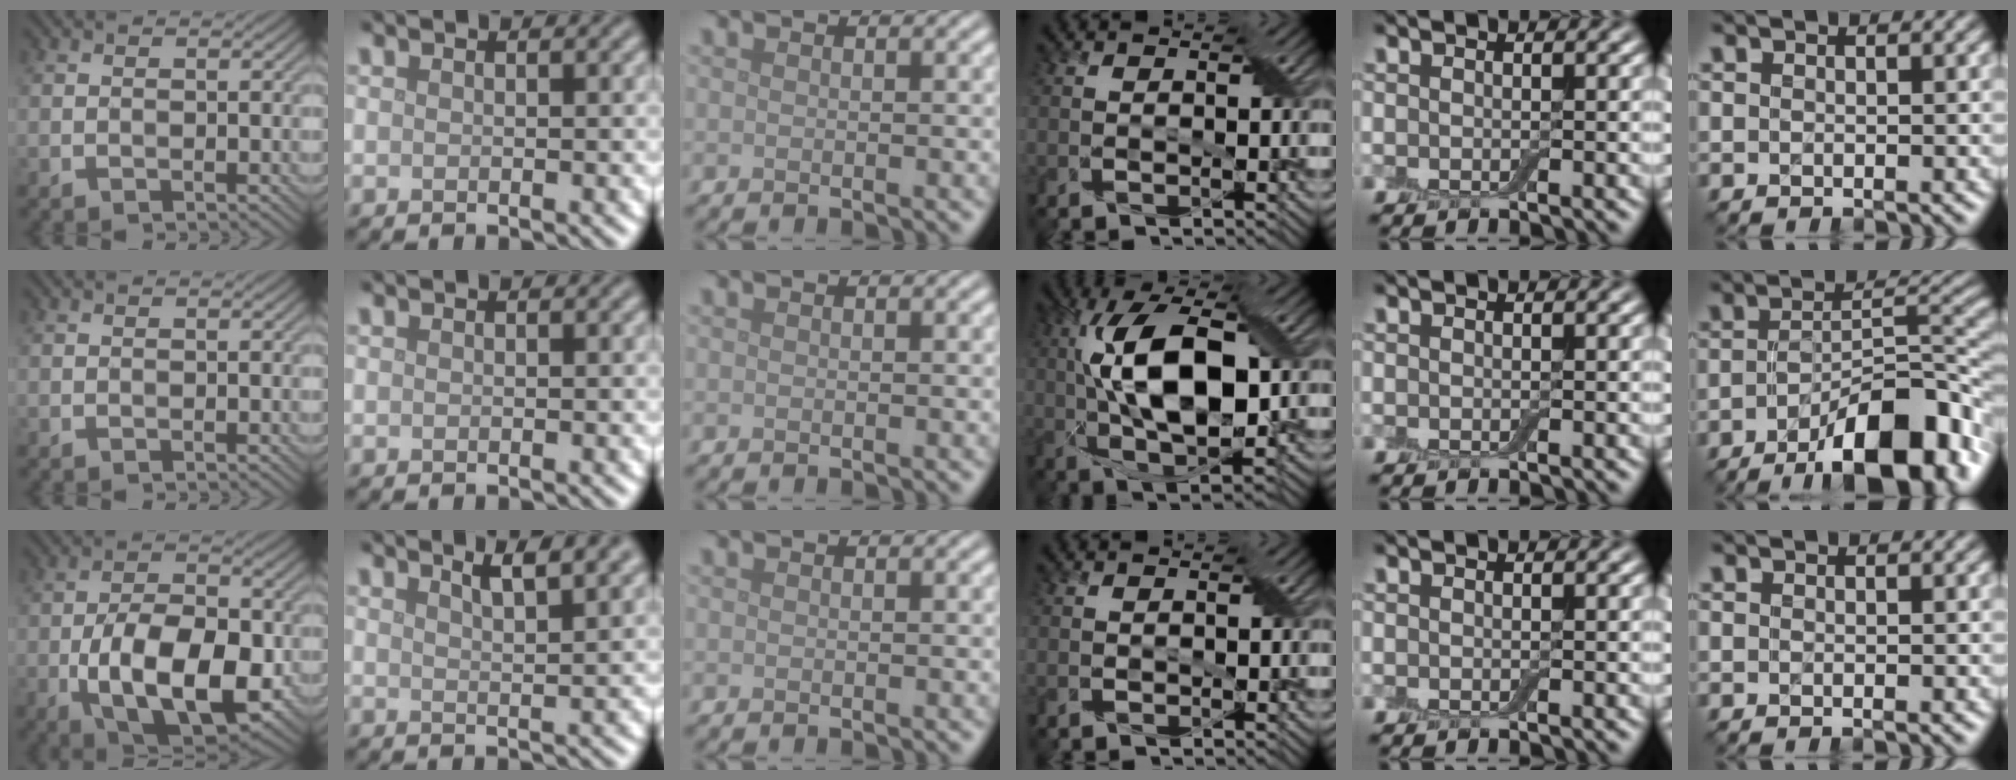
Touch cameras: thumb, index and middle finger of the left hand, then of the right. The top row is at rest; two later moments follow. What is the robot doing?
{"motion": "open", "object": "airpods case & airpods"}